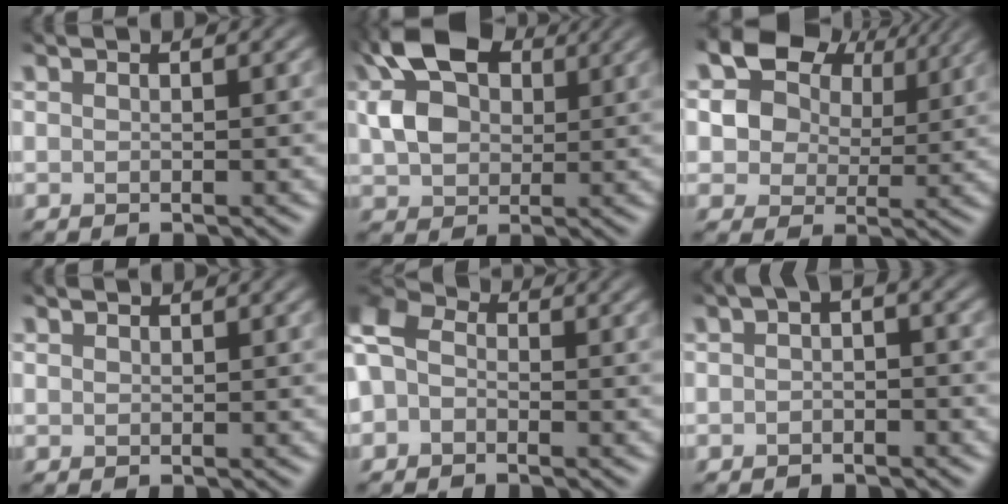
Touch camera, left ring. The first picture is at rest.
{"total": 8.7, "force": [2.3, 5.8, 6.0], "torque": [-0.137, 0.014, 0.044]}
{"total": 14.4, "force": [7.0, 9.9, 7.8], "torque": [-0.146, 0.039, 0.121]}
{"total": 0.0}
{"total": 7.7, "force": [-0.2, 6.2, 4.5], "torque": [-0.103, 0.020, -0.029]}
{"total": 2.3, "force": [-0.2, 1.4, 1.9], "torque": [-0.029, 0.008, -0.003]}